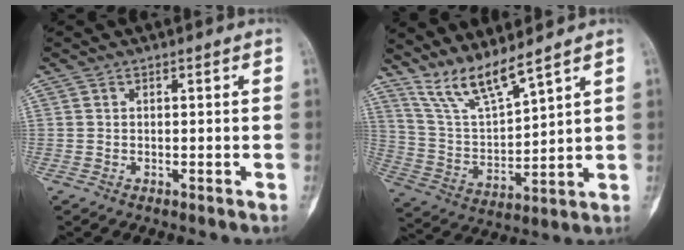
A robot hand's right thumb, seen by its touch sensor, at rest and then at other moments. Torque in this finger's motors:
{"motor_torque": [-1.22, 1.22, 0.35, 0.00, -0.05]}